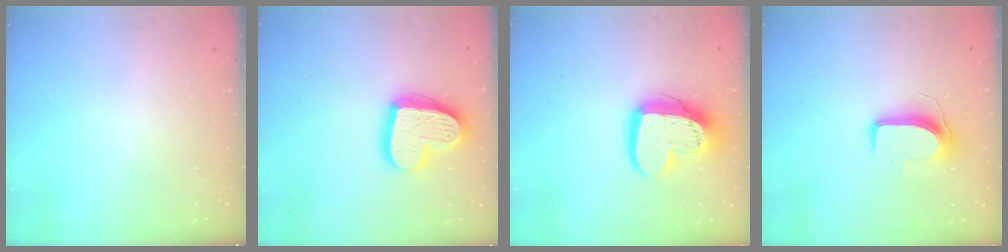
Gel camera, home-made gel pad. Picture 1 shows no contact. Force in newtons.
{"total": 18.1, "press": 18.0, "slide": 1.5}
{"total": 14.7, "press": 14.6, "slide": 1.2}
{"total": 9.0, "press": 9.0, "slide": 0.2}